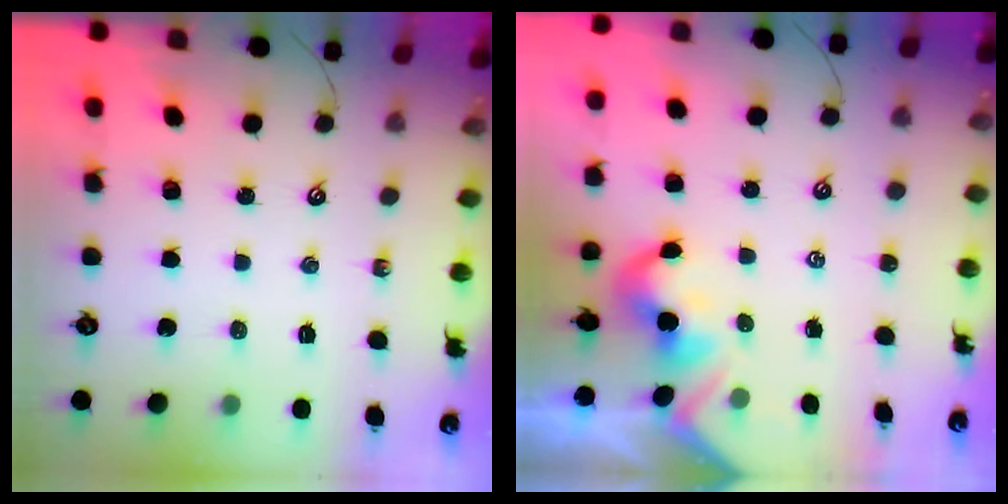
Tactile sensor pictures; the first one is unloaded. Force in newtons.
{"total": 2.2, "press": 2.1, "slide": 0.4}